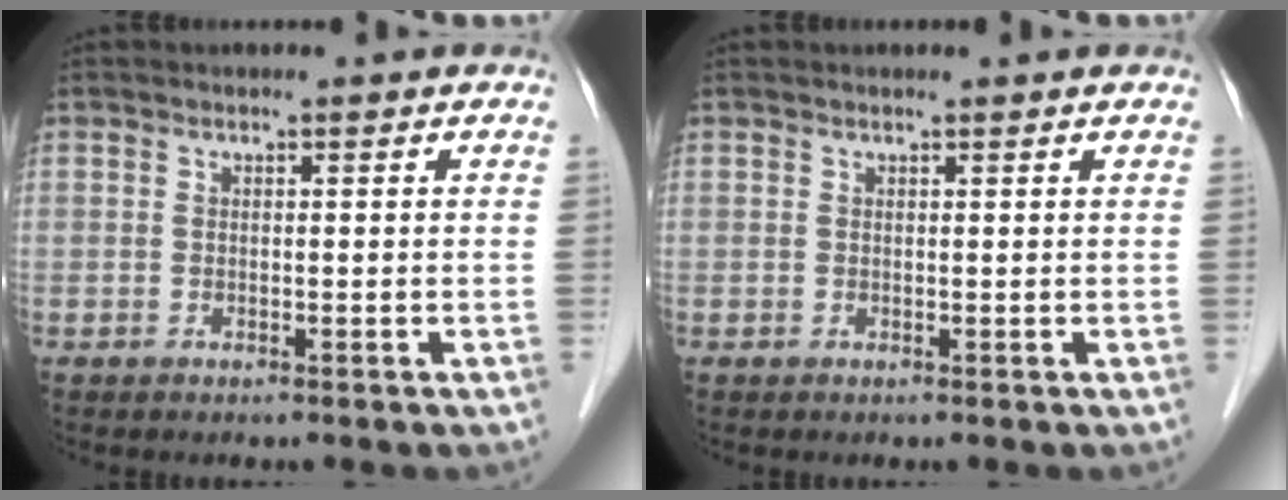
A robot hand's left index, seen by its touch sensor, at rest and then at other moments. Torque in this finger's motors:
{"motor_torque": [0.16, -0.11, 0.03, -0.01]}